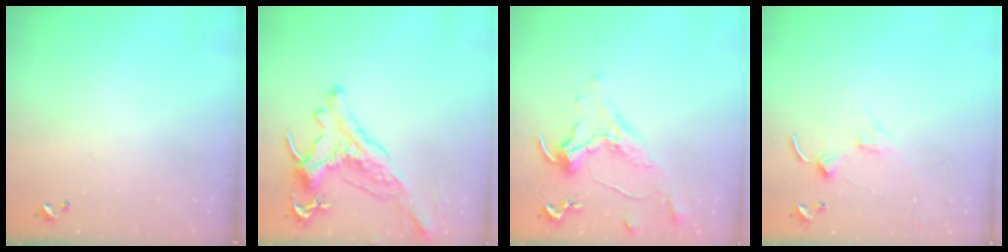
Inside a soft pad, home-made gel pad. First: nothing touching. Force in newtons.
{"total": 1.2, "press": 0.9, "slide": 0.9}
{"total": 1.5, "press": 1.2, "slide": 0.9}
{"total": 2.4, "press": 2.3, "slide": 0.4}